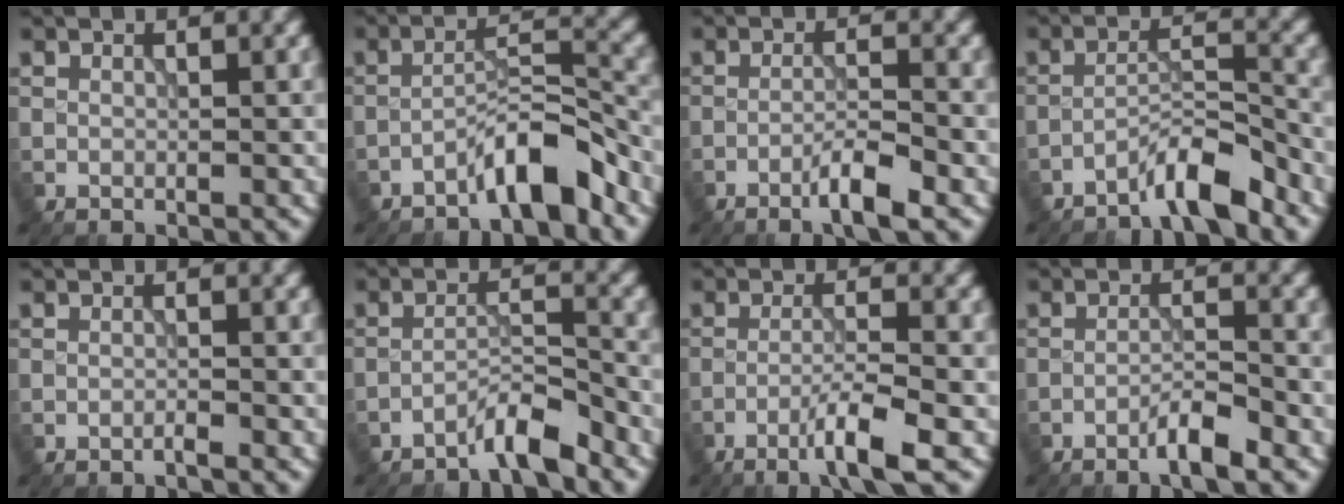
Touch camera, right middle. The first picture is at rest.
{"total": 5.0, "force": [-3.7, 0.9, 3.3], "torque": [-0.050, 0.019, -0.069]}
{"total": 3.3, "force": [-2.0, 0.2, 2.6], "torque": [-0.045, 0.007, -0.042]}
{"total": 4.2, "force": [-3.5, 0.5, 2.3], "torque": [-0.036, 0.012, -0.071]}
{"total": 0.6, "force": [-0.5, 0.0, 0.3], "torque": [-0.005, 0.003, -0.012]}
{"total": 3.4, "force": [-2.9, 0.3, 1.7], "torque": [-0.024, 0.012, -0.058]}
{"total": 4.1, "force": [-2.3, 0.1, 3.4], "torque": [-0.057, 0.008, -0.053]}
{"total": 2.8, "force": [-2.0, 0.2, 2.0], "torque": [-0.033, 0.007, -0.040]}